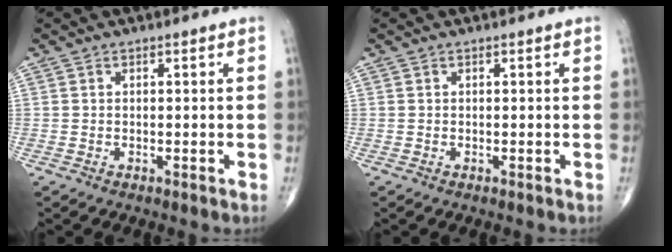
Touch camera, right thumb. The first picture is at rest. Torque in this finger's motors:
{"motor_torque": [0.00, 0.00, 0.03, 0.04, 0.02]}